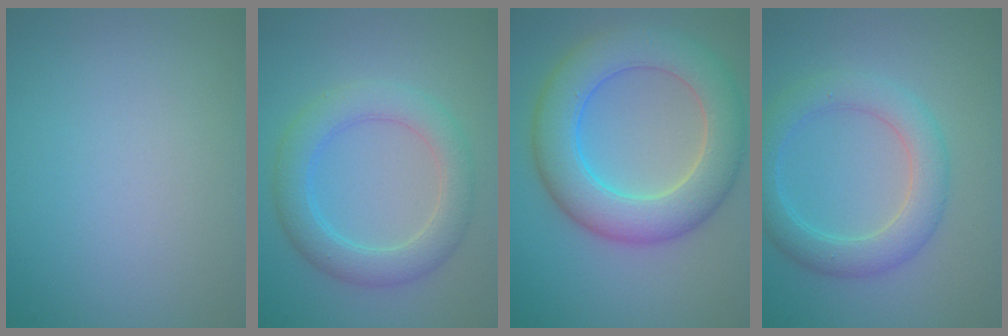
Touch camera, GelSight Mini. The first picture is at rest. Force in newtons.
{"total": 4.5, "press": 4.5, "slide": 0.3}
{"total": 8.2, "press": 8.2, "slide": 0.3}
{"total": 4.3, "press": 4.3, "slide": 0.1}